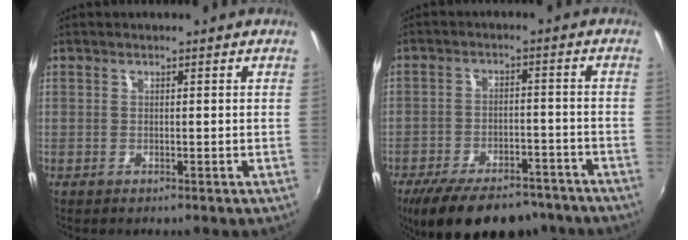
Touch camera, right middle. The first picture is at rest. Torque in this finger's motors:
{"motor_torque": [1.12, -1.02, 0.80, 0.21]}